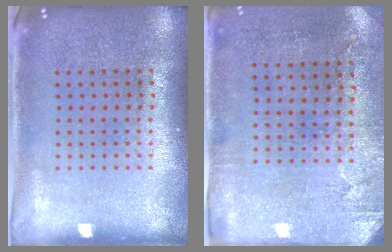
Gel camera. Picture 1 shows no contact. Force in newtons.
{"total": 2.8, "press": 2.3, "slide": 1.7}